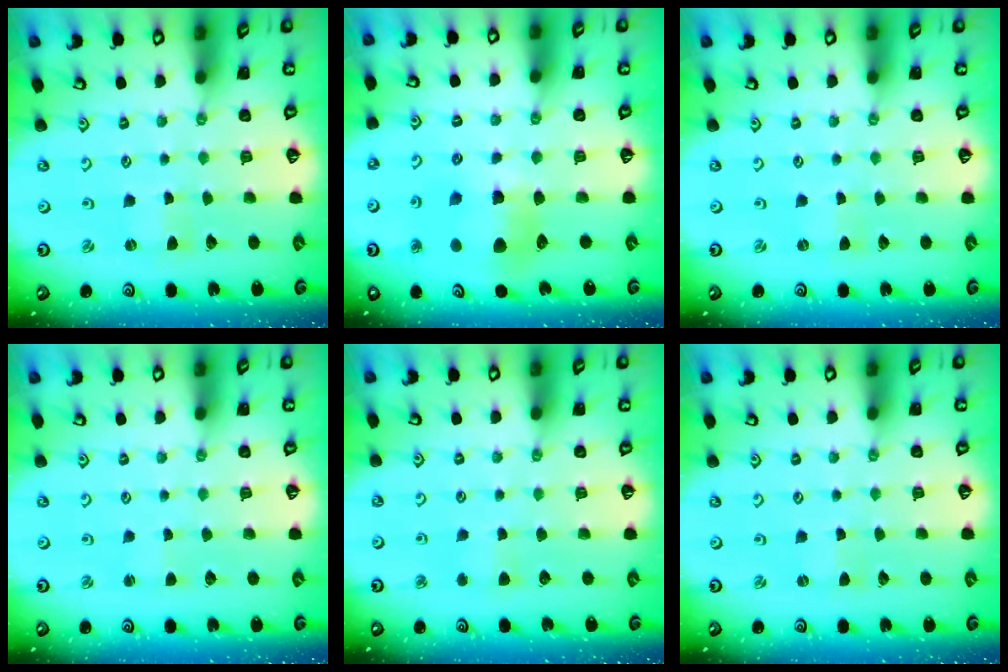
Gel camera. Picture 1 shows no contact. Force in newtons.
{"total": 10.0, "press": 9.9, "slide": 1.4}
{"total": 0.0}
{"total": 0.9, "press": 0.9, "slide": 0.2}
{"total": 2.8, "press": 2.8, "slide": 0.5}
{"total": 0.0}